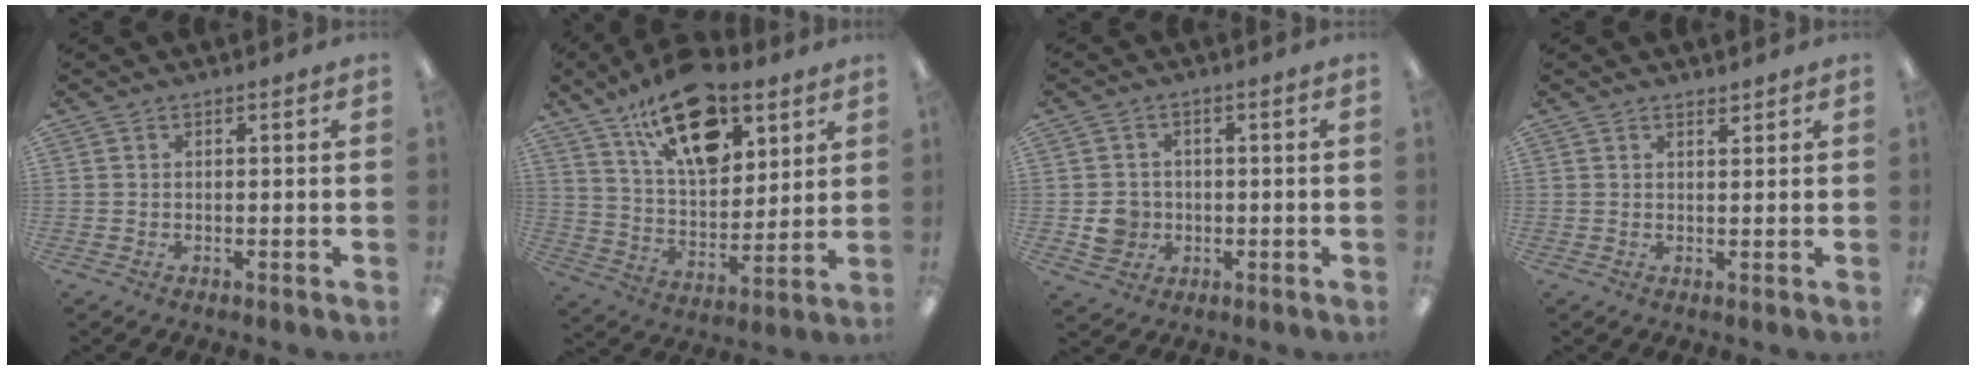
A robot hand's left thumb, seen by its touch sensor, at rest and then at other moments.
{"total": 20.3, "force": [12.4, 10.2, 12.4], "torque": [-0.191, -0.058, 0.212]}
{"total": 5.3, "force": [-0.9, 4.9, 1.8], "torque": [-0.019, 0.007, -0.012]}
{"total": 1.5, "force": [1.4, 0.4, 0.5], "torque": [-0.012, -0.001, 0.025]}